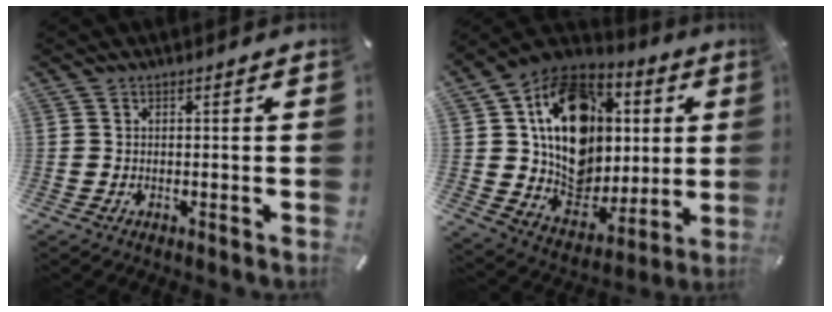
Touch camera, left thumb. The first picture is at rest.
{"total": 21.1, "force": [4.9, 16.5, 12.2], "torque": [-0.208, -0.021, 0.094]}